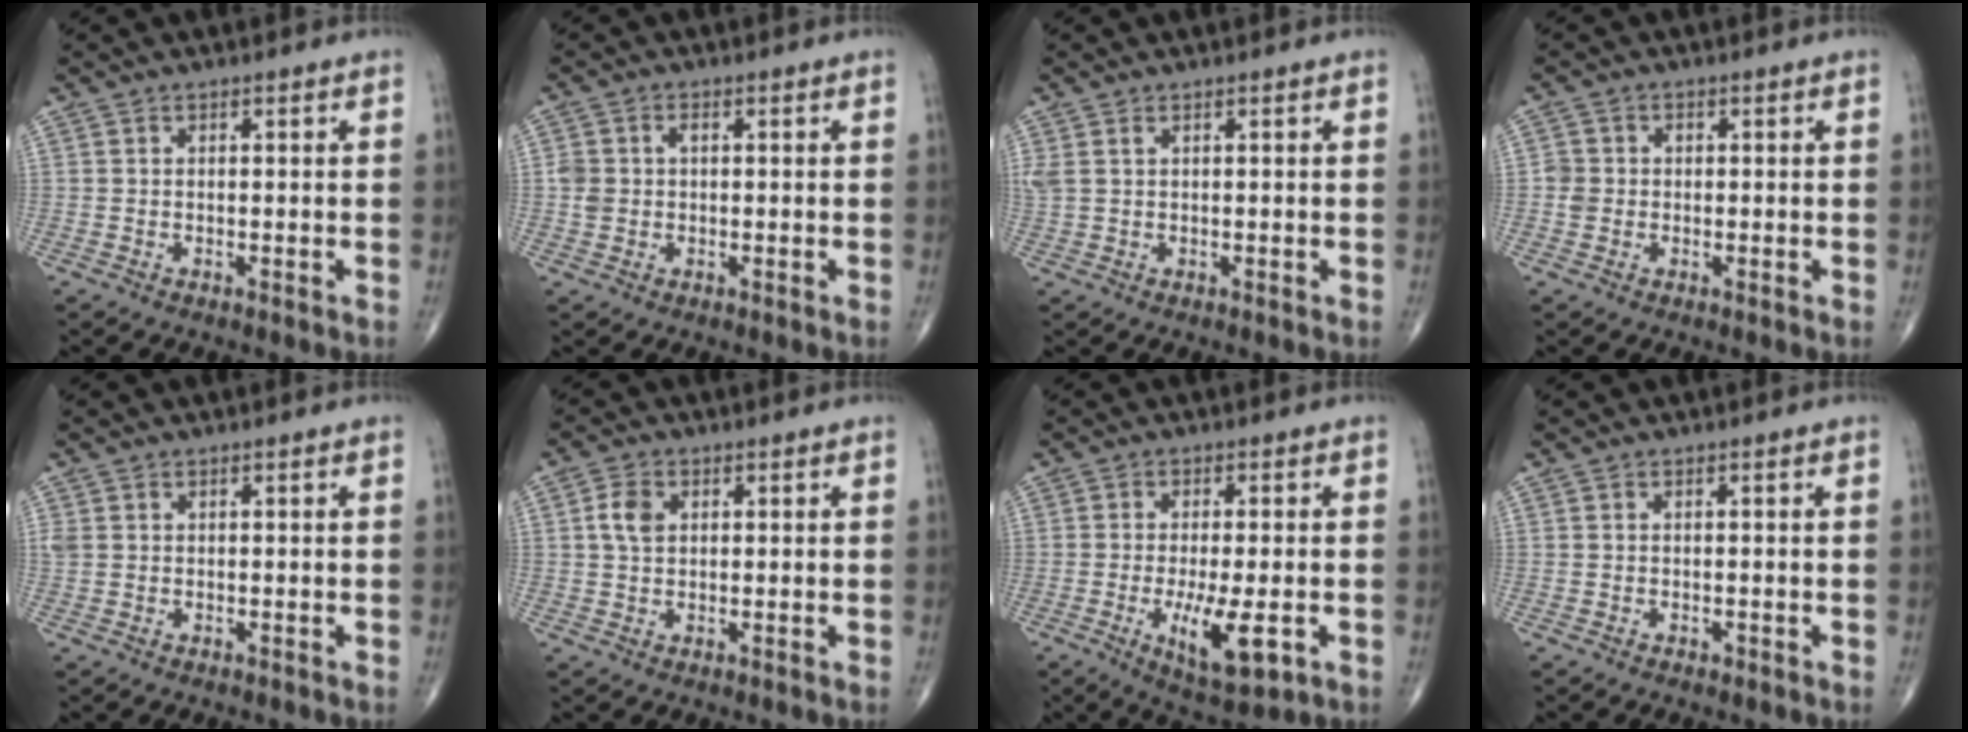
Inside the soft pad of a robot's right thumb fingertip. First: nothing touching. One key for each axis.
{"total": 3.4, "fx": 0.3, "fy": 2.6, "fz": 2.2, "tx": -0.047, "ty": 0.011, "tz": 0.009}
{"total": 2.3, "fx": 1.0, "fy": 1.2, "fz": 1.6, "tx": -0.054, "ty": 0.015, "tz": 0.031}
{"total": 2.5, "fx": -0.2, "fy": 2.4, "fz": 0.8, "tx": -0.004, "ty": 0.007, "tz": -0.004}
{"total": 1.4, "fx": 0.3, "fy": 1.2, "fz": 0.8, "tx": -0.025, "ty": 0.008, "tz": 0.010}
{"total": 4.0, "fx": 0.9, "fy": 2.8, "fz": 2.7, "tx": -0.052, "ty": 0.001, "tz": 0.014}
{"total": 10.0, "fx": -2.8, "fy": 3.3, "fz": 9.0, "tx": -0.148, "ty": -0.016, "tz": -0.040}
{"total": 0.5, "fx": -0.3, "fy": 0.3, "fz": 0.3, "tx": -0.006, "ty": -0.001, "tz": -0.005}